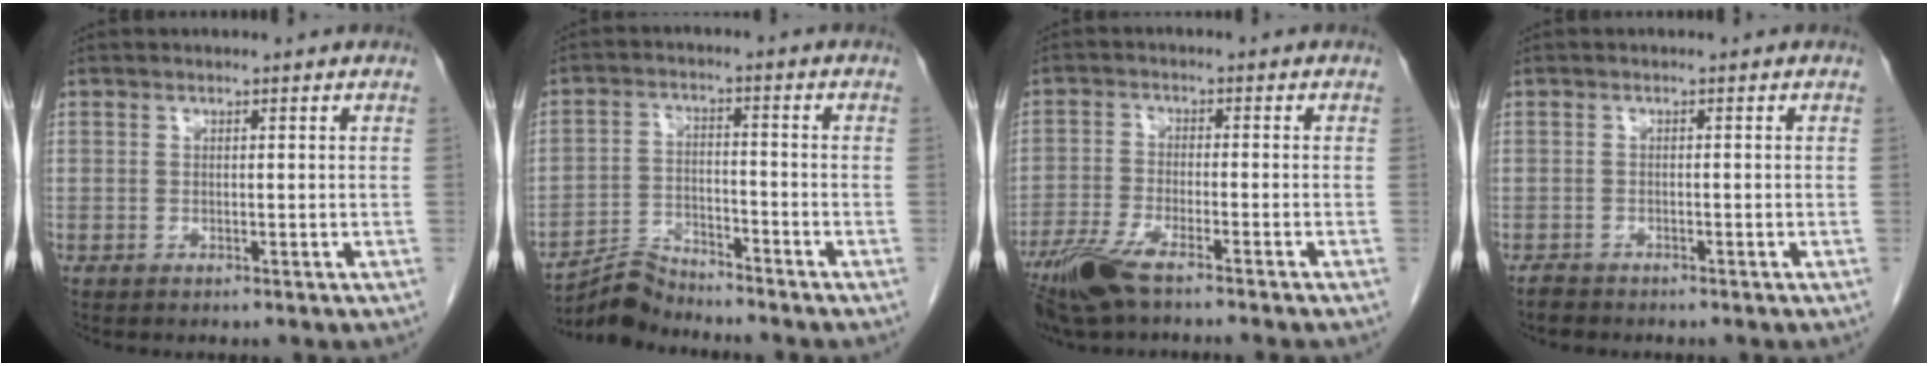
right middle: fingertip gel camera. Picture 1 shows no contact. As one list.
[{"total": 5.6, "force": [-5.6, 0.0, -0.5], "torque": [0.001, -0.004, -0.102]}, {"total": 8.0, "force": [-6.0, 0.5, 5.2], "torque": [-0.101, -0.019, -0.111]}, {"total": 1.5, "force": [-1.3, 0.6, 0.2], "torque": [-0.013, -0.002, -0.022]}]